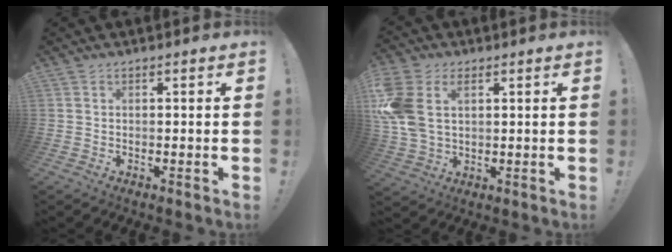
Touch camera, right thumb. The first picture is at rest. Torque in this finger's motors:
{"motor_torque": [0.71, 1.00, 1.53, 0.37, 0.42]}